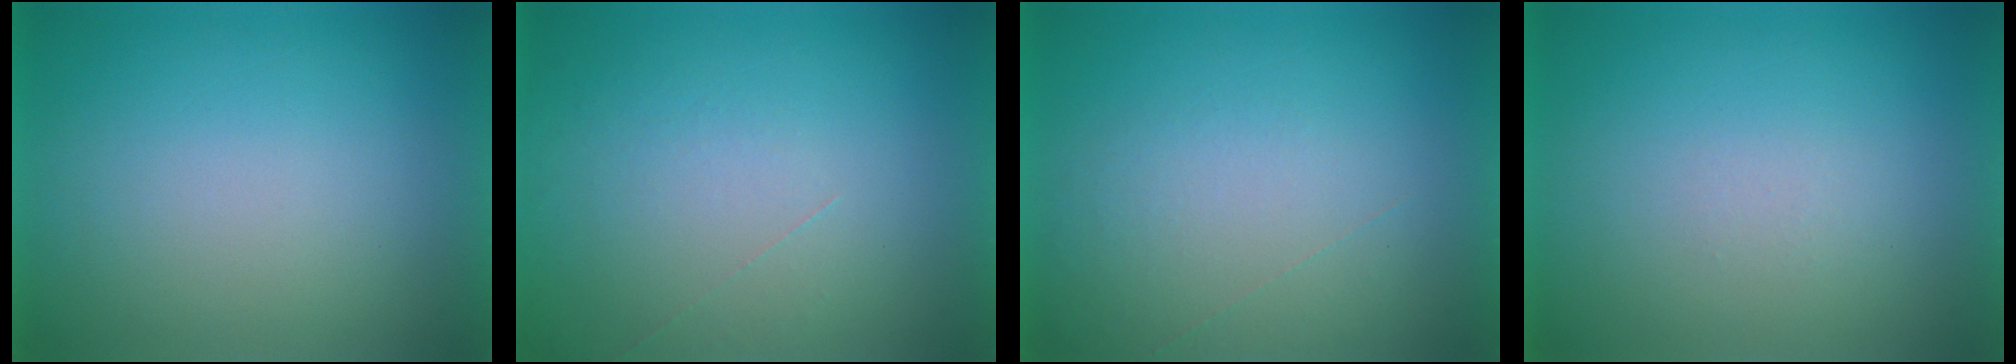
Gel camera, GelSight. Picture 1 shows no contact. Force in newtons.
{"total": 1.2}
{"total": 1.0}
{"total": 1.4}